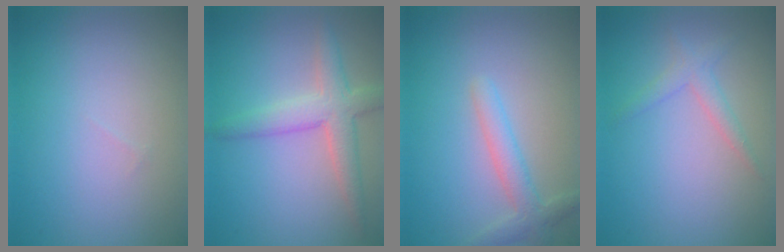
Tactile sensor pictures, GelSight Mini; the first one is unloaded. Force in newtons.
{"total": 4.0, "press": 4.0, "slide": 0.3}
{"total": 2.6, "press": 2.5, "slide": 0.2}
{"total": 1.7, "press": 1.7, "slide": 0.1}